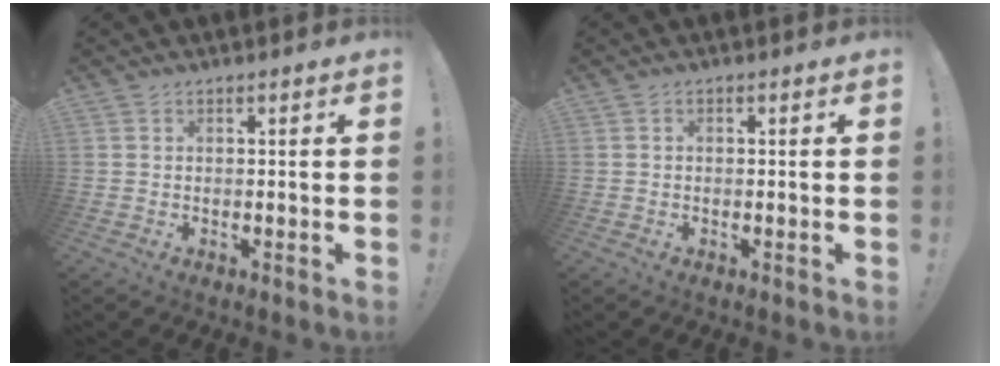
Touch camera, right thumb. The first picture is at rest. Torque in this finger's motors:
{"motor_torque": [-0.07, -0.15, -0.21, 0.15, -0.02]}